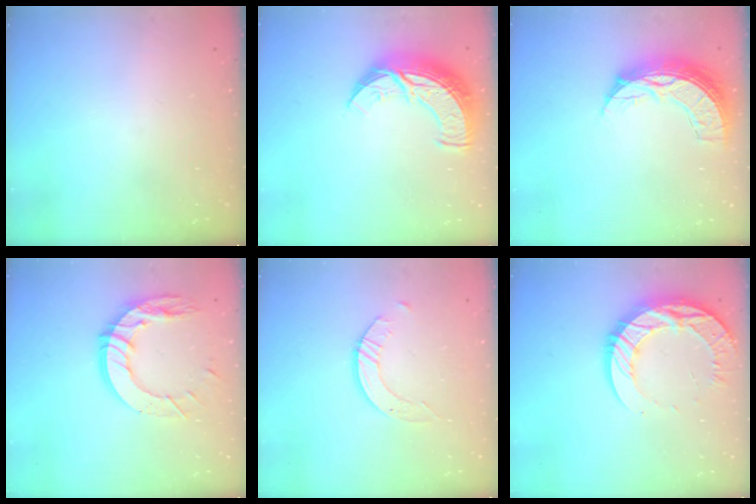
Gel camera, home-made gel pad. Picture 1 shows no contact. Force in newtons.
{"total": 13.1, "press": 13.1, "slide": 1.0}
{"total": 11.2, "press": 11.2, "slide": 0.9}
{"total": 14.0, "press": 13.9, "slide": 1.5}
{"total": 3.1, "press": 3.1, "slide": 0.4}
{"total": 18.9, "press": 18.8, "slide": 1.6}